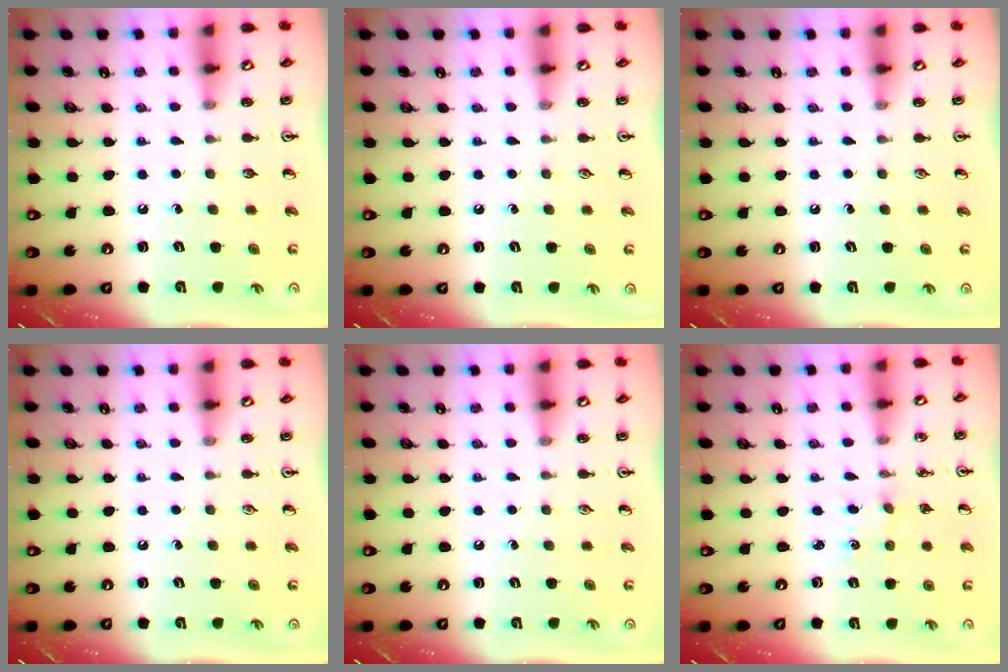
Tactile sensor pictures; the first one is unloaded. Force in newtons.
{"total": 0.0}
{"total": 0.0}
{"total": 0.0}
{"total": 0.0}
{"total": 0.0}